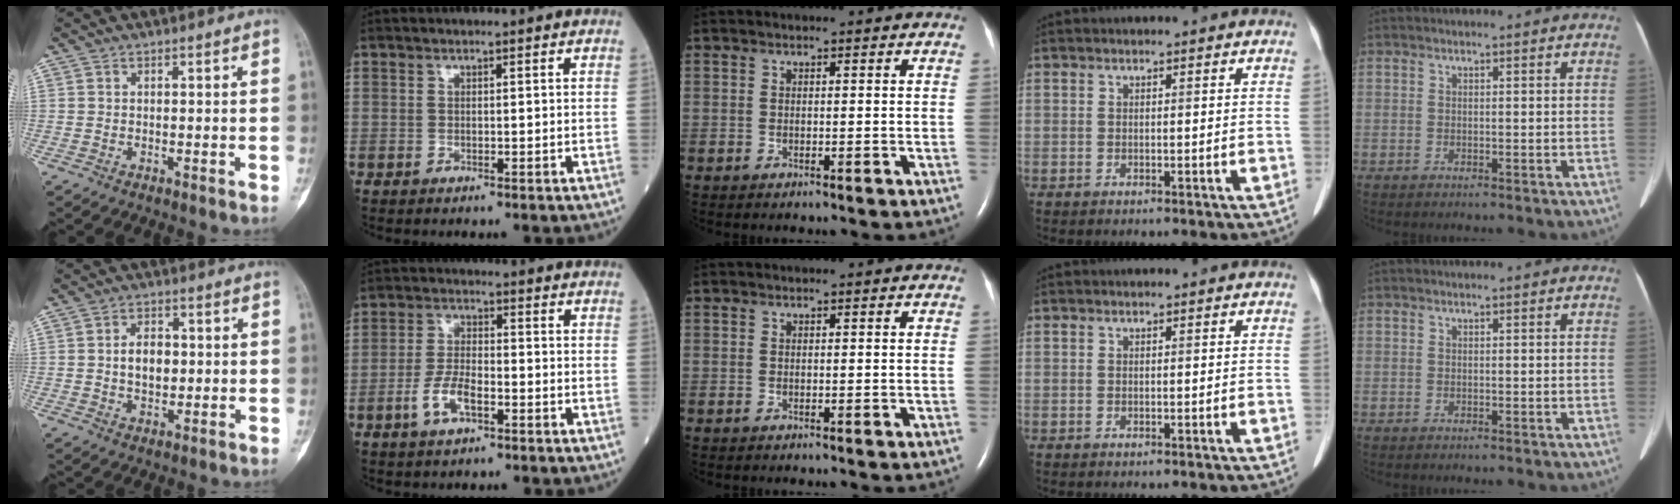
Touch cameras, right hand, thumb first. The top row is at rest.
{"thumb": {"total": 5.8, "force": [0.2, 3.8, 4.4], "torque": [-0.054, 0.004, 0.002]}, "index": {"total": 5.7, "force": [-2.6, 2.1, 4.6], "torque": [-0.099, 0.002, -0.050]}}